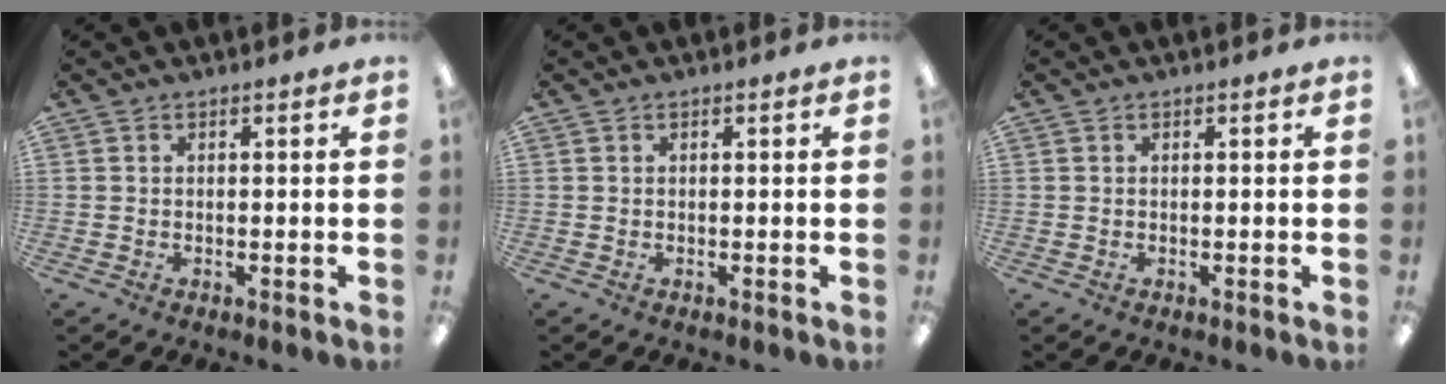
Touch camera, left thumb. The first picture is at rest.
{"total": 0.0}
{"total": 0.0}